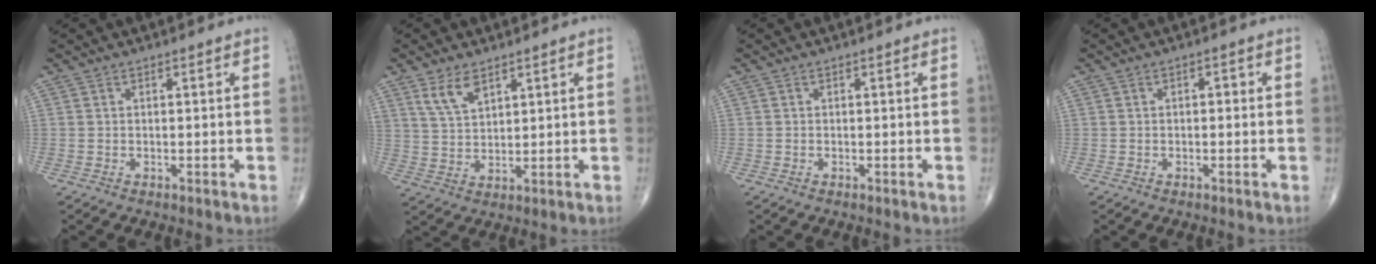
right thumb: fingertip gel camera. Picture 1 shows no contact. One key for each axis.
{"total": 5.5, "fx": 3.5, "fy": 2.7, "fz": 3.3, "tx": -0.057, "ty": -0.019, "tz": 0.076}
{"total": 0.0}
{"total": 1.2, "fx": 0.1, "fy": 0.7, "fz": 1.0, "tx": -0.008, "ty": 0.004, "tz": -0.003}